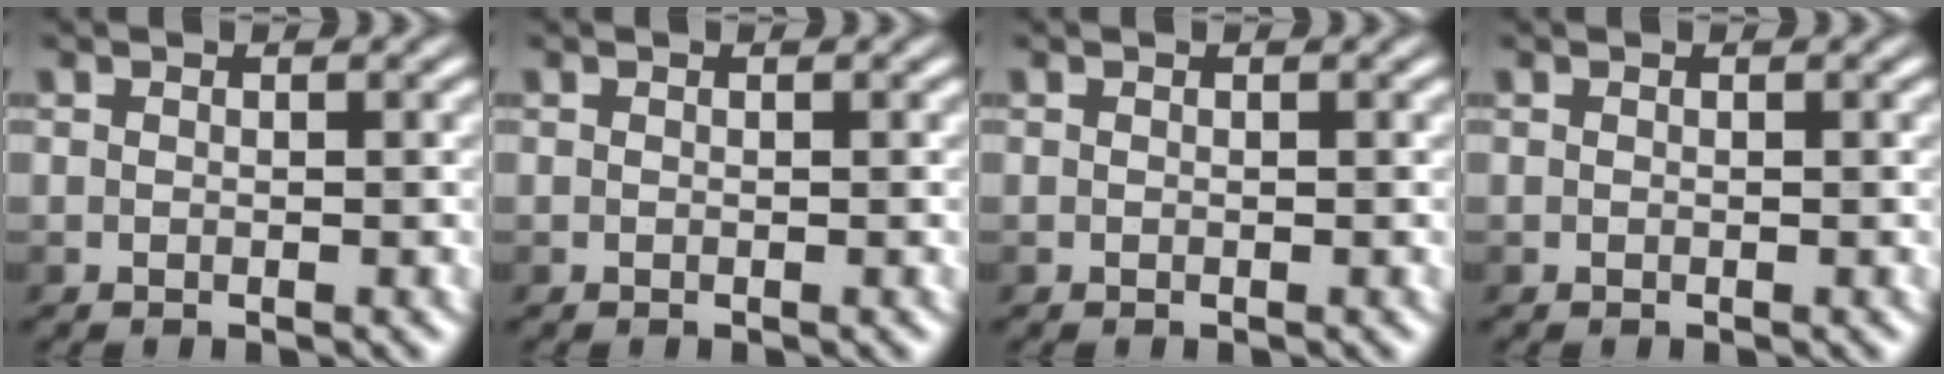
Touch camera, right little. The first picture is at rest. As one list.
[{"total": 0.0}, {"total": 0.0}, {"total": 0.0}]